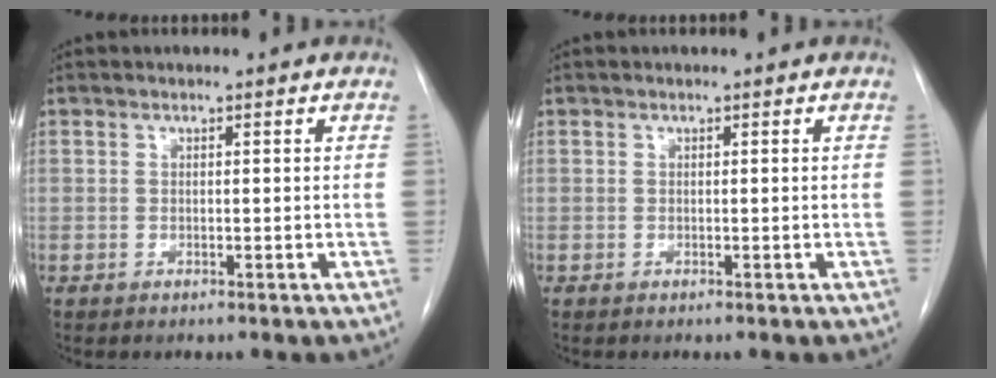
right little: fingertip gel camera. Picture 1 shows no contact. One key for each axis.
{"total": 0.0}